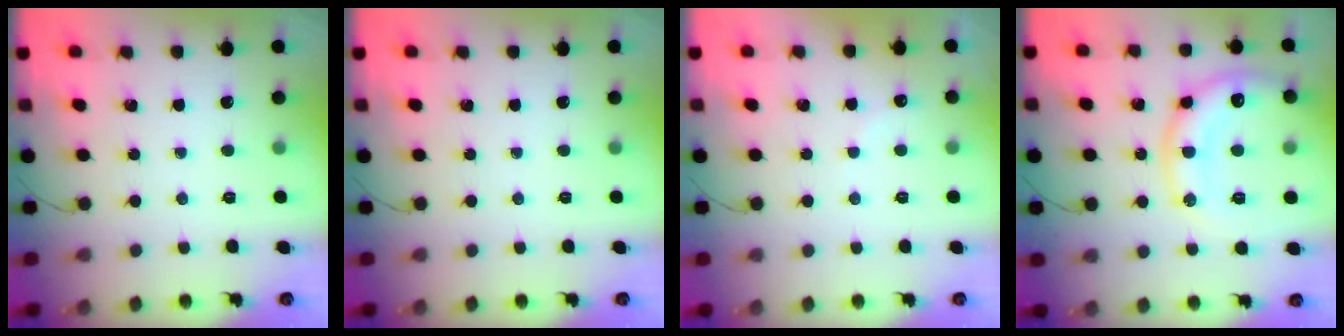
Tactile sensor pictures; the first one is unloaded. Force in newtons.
{"total": 0.0}
{"total": 5.3, "press": 5.2, "slide": 0.9}
{"total": 16.0, "press": 16.0, "slide": 1.2}